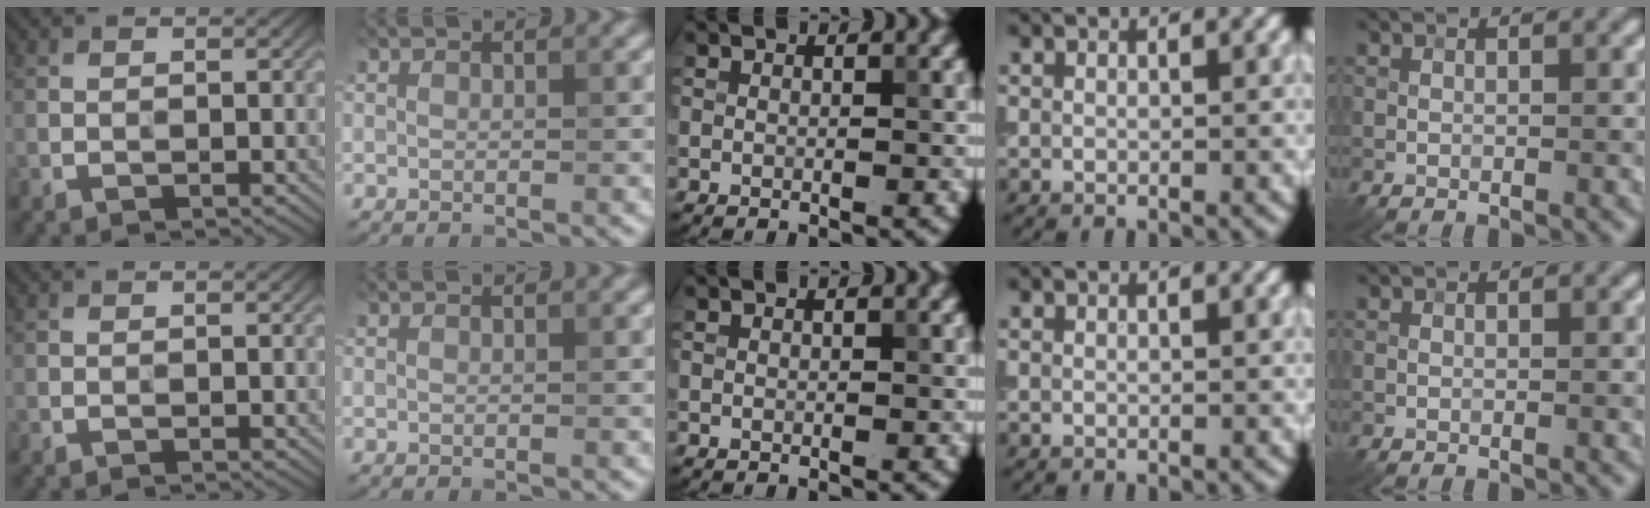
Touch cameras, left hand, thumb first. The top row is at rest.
{}